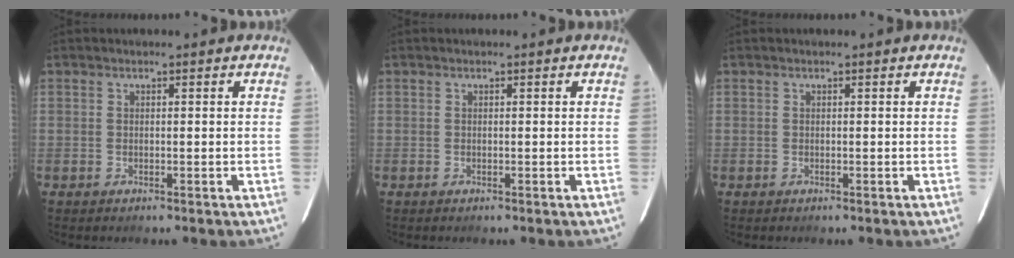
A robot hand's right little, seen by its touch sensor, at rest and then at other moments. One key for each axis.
{"total": 0.0}
{"total": 0.0}